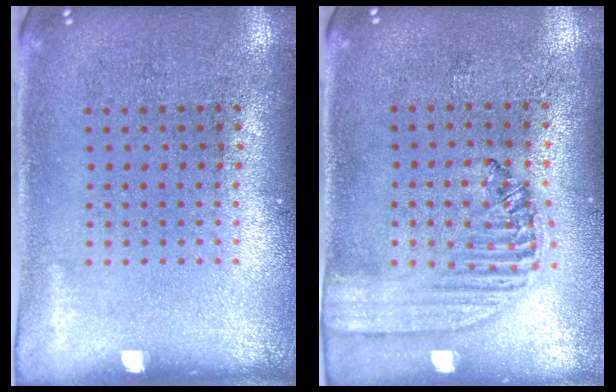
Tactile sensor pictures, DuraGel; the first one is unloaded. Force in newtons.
{"total": 1.5, "press": 1.4, "slide": 0.5}